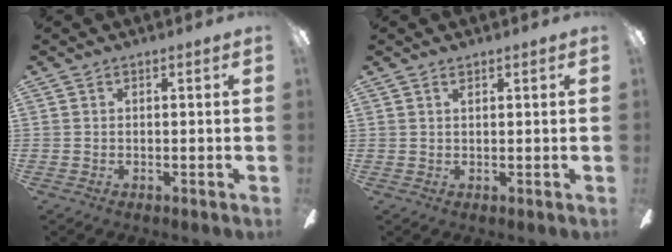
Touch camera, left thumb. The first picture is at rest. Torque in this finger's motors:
{"motor_torque": [0.31, -0.10, -0.31, 0.10, 0.05]}